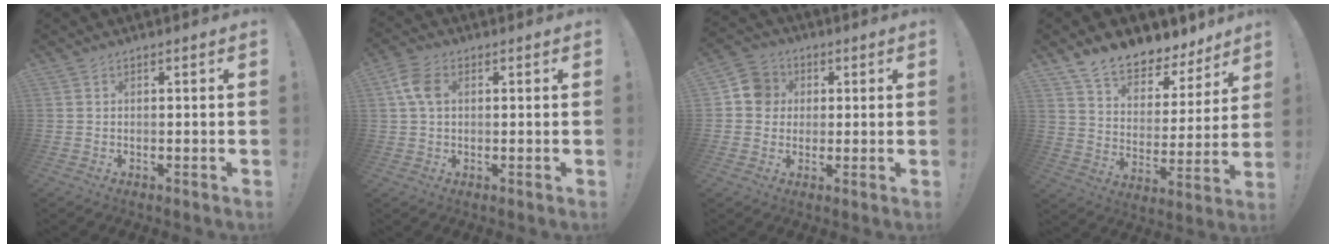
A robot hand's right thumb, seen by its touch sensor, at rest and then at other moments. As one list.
[{"total": 6.7, "force": [1.4, 4.4, 4.8], "torque": [-0.095, 0.006, 0.026]}, {"total": 8.0, "force": [1.2, 7.6, 2.1], "torque": [-0.018, 0.005, 0.025]}, {"total": 11.2, "force": [9.9, 4.1, 3.4], "torque": [-0.066, -0.085, 0.178]}]